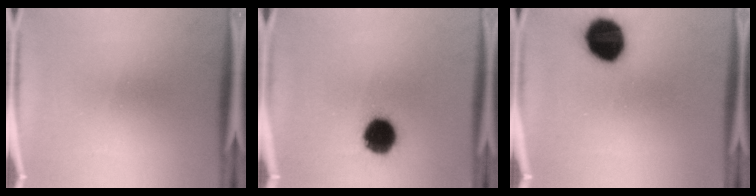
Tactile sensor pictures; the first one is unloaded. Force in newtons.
{"total": 11.5}
{"total": 15.0}